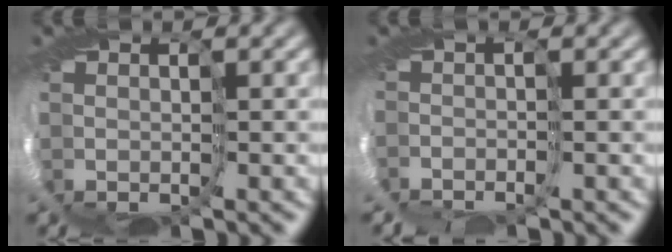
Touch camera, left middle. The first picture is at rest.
{"total": 2.4, "force": [-2.2, 0.1, 0.8], "torque": [-0.006, -0.004, -0.048]}